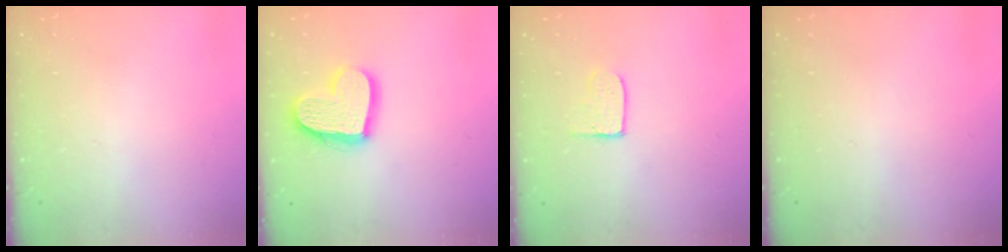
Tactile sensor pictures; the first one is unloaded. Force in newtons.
{"total": 16.4, "press": 16.4, "slide": 1.5}
{"total": 4.0, "press": 4.0, "slide": 0.4}
{"total": 0.0}